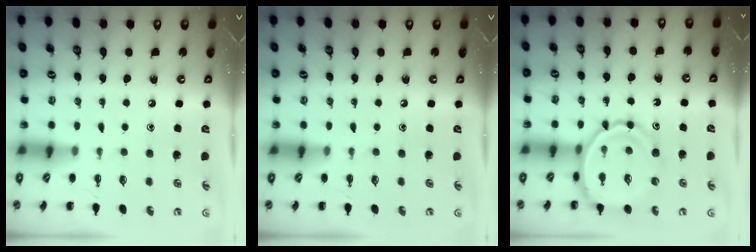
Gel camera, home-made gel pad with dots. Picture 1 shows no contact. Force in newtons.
{"total": 0.0}
{"total": 10.8, "press": 10.4, "slide": 2.8}